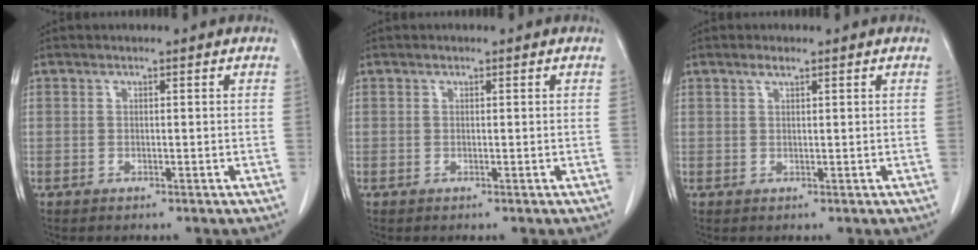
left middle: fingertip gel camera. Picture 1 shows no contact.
{"total": 0.0}
{"total": 1.2, "force": [0.9, 0.2, 0.8], "torque": [-0.018, 0.001, 0.017]}